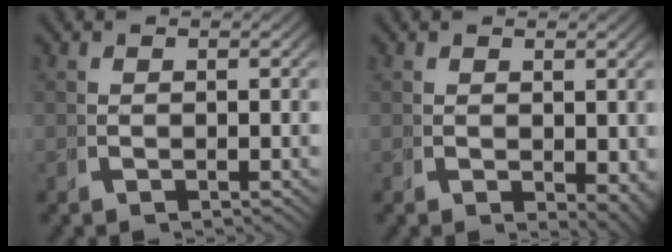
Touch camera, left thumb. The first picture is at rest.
{"total": 2.4, "force": [0.1, 1.5, 1.8], "torque": [-0.022, -0.017, 0.014]}